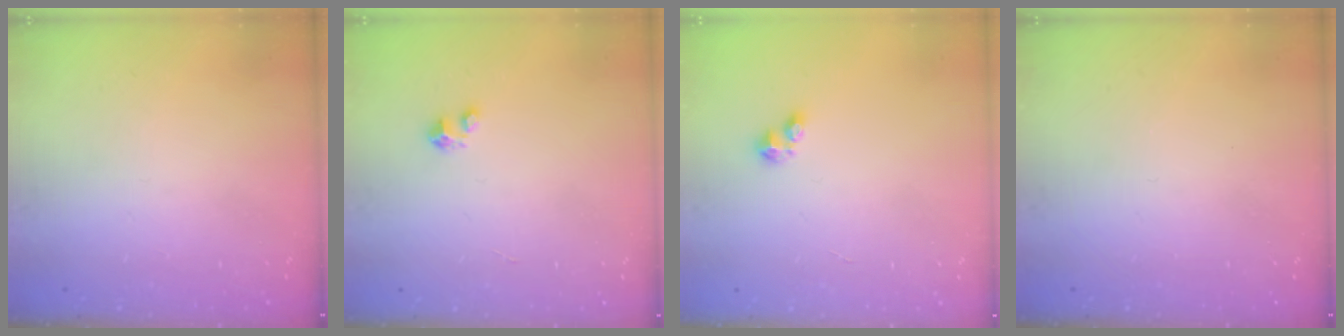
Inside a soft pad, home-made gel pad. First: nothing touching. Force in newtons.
{"total": 2.1, "press": 2.1, "slide": 0.1}
{"total": 2.5, "press": 2.5, "slide": 0.4}
{"total": 0.0}